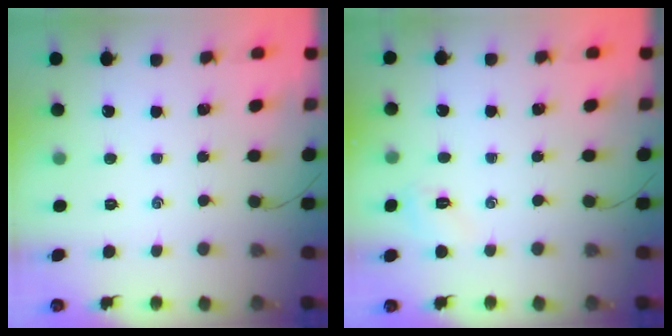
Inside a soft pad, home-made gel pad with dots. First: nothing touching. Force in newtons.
{"total": 3.3, "press": 3.1, "slide": 0.8}